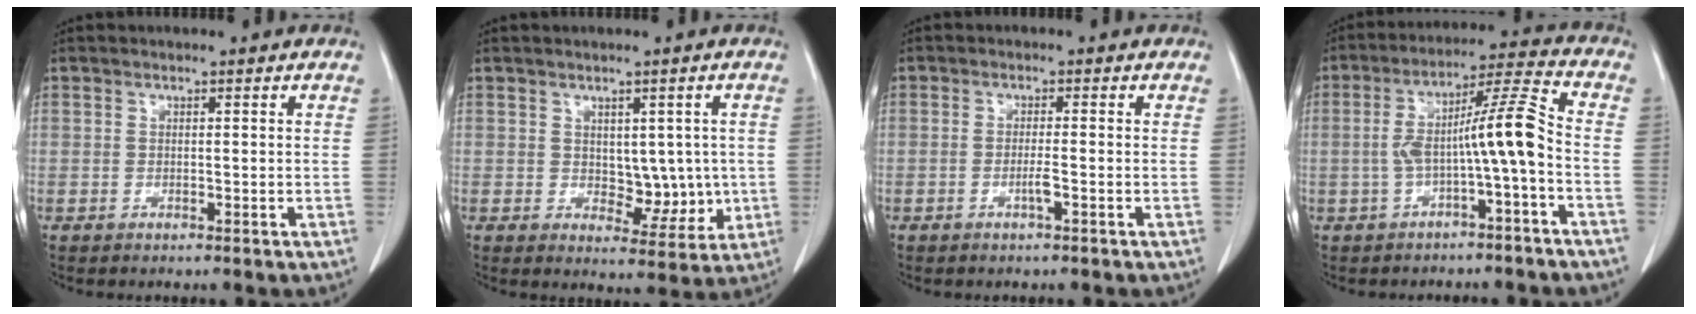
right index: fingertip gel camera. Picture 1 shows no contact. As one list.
[{"total": 6.0, "force": [0.2, 3.7, 4.7], "torque": [-0.051, -0.001, 0.017]}, {"total": 1.8, "force": [-0.7, -0.1, 1.6], "torque": [-0.033, -0.002, -0.014]}, {"total": 9.3, "force": [-2.0, 0.1, 9.1], "torque": [-0.157, 0.034, -0.034]}]